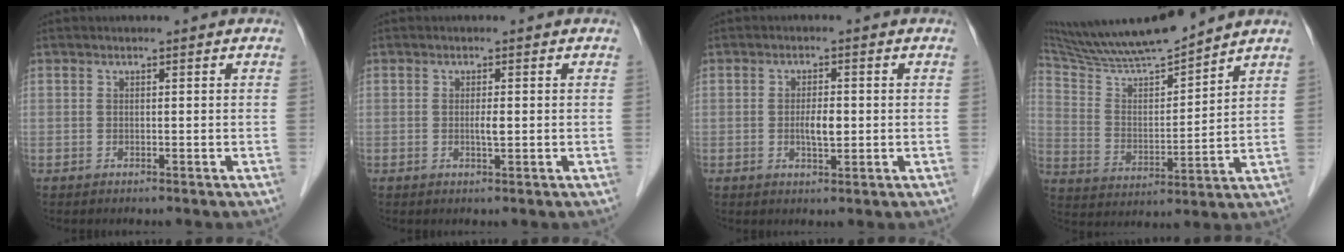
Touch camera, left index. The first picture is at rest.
{"total": 1.3, "force": [-0.3, 0.2, 1.3], "torque": [-0.024, -0.004, -0.005]}
{"total": 3.1, "force": [-0.5, 1.0, 2.9], "torque": [-0.052, -0.004, -0.007]}
{"total": 14.7, "force": [13.6, 0.1, 5.5], "torque": [-0.107, 0.000, 0.251]}